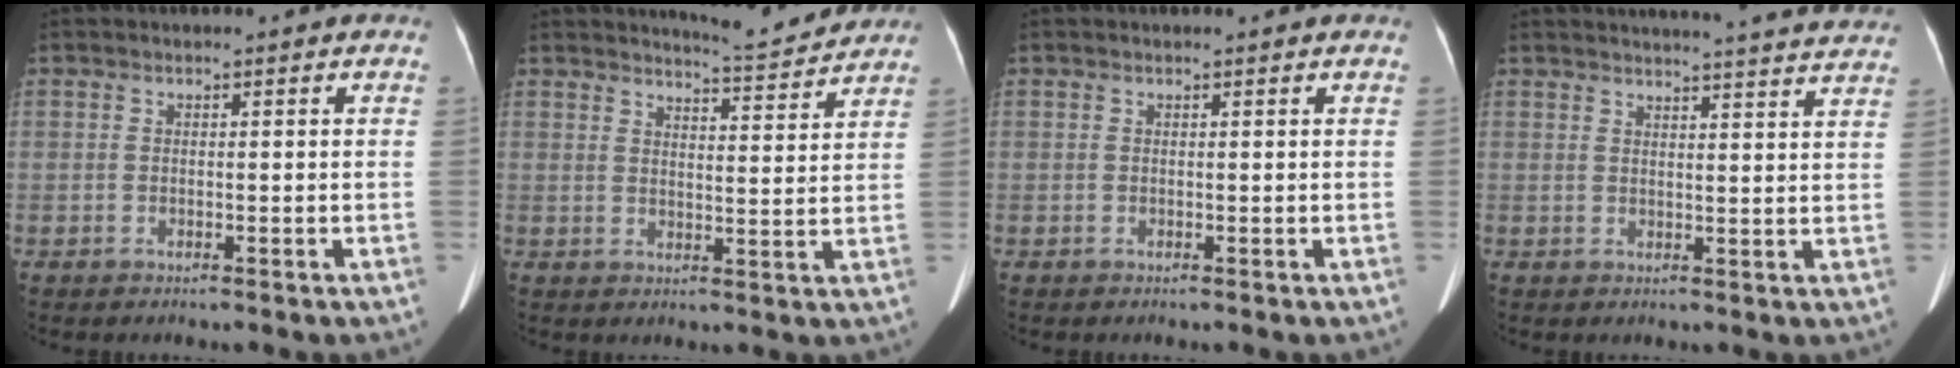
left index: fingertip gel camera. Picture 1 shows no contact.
{"total": 6.9, "force": [6.9, -0.1, 0.8], "torque": [-0.022, -0.012, 0.092]}
{"total": 1.0, "force": [0.9, 0.0, 0.3], "torque": [-0.012, 0.006, 0.012]}
{"total": 20.6, "force": [19.7, 0.6, 5.8], "torque": [-0.075, -0.033, 0.228]}